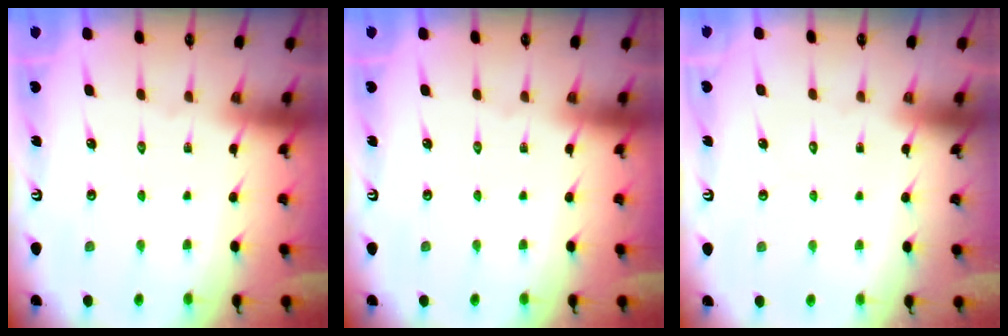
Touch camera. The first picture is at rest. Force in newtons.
{"total": 0.0}
{"total": 1.6, "press": 1.6, "slide": 0.1}